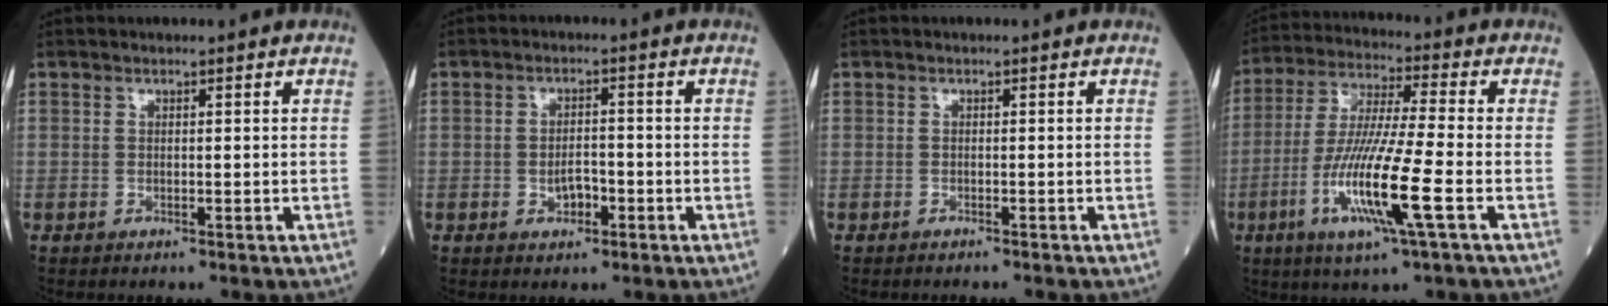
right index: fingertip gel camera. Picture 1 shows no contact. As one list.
[{"total": 3.2, "force": [-1.1, 1.7, 2.5], "torque": [-0.041, 0.004, -0.016]}, {"total": 1.2, "force": [-1.1, 0.0, 0.3], "torque": [-0.003, 0.000, -0.016]}, {"total": 14.1, "force": [-4.6, 0.0, 13.3], "torque": [-0.271, -0.019, -0.091]}]